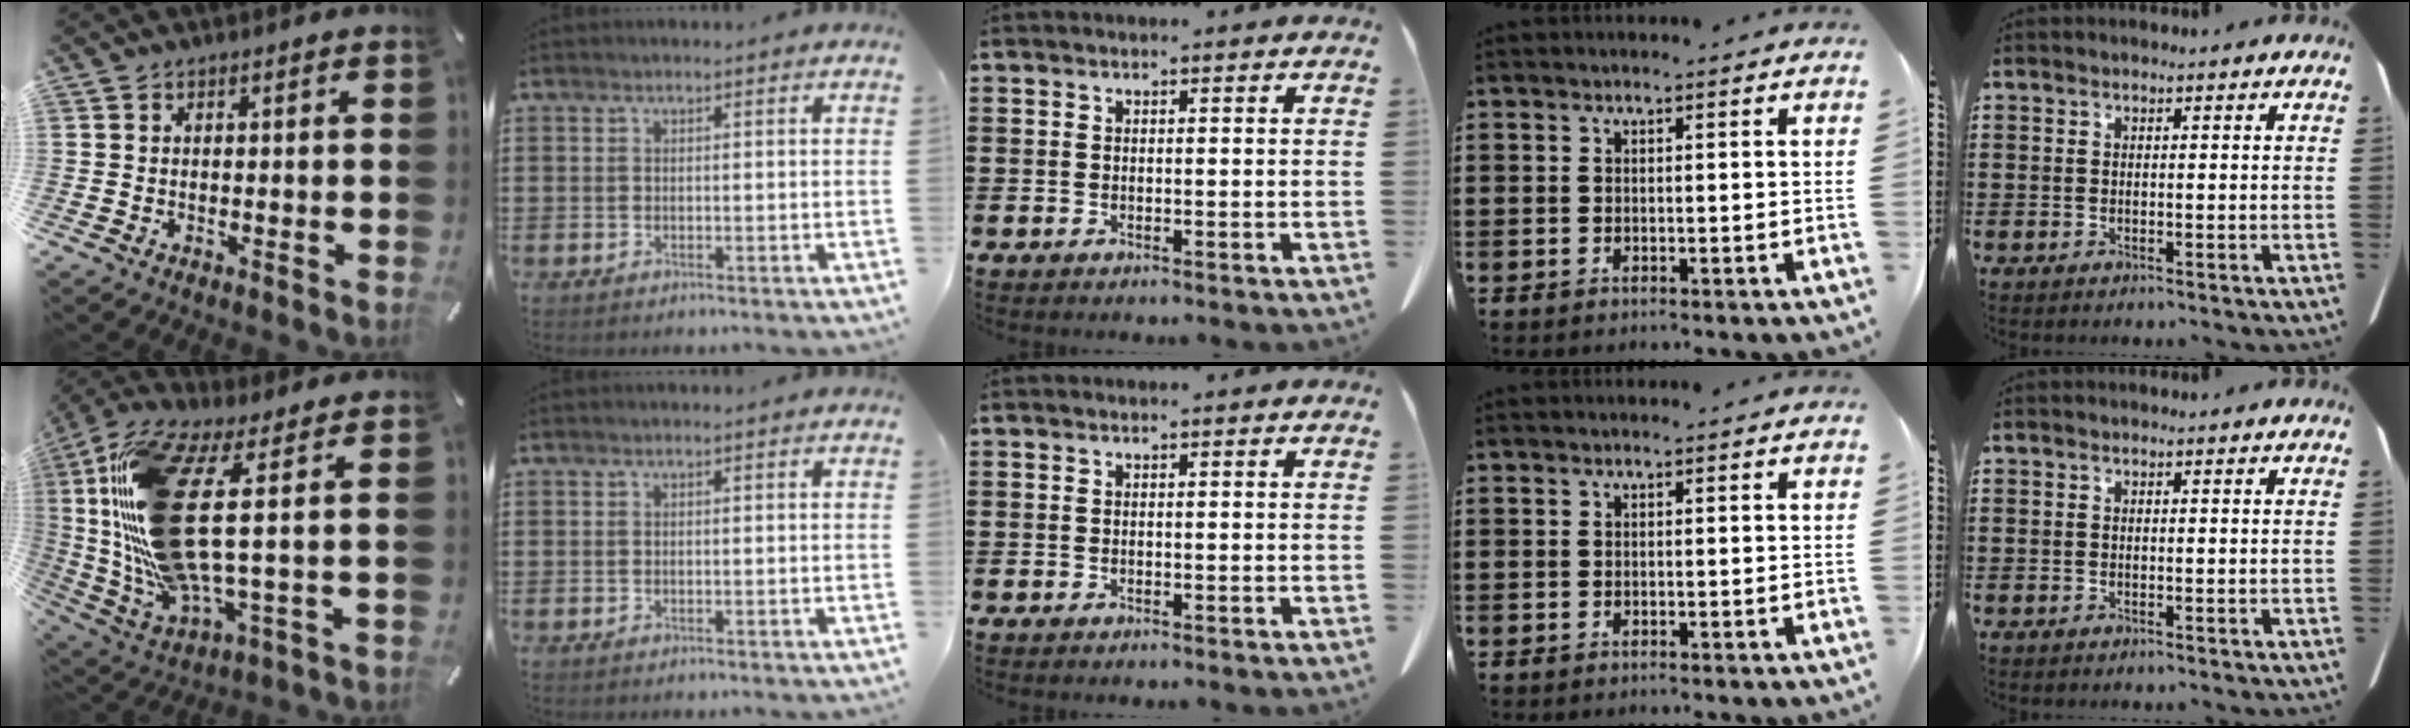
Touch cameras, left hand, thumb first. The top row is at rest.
{"thumb": {"total": 23.0, "force": [4.1, 7.6, 21.3], "torque": [-0.456, -0.026, 0.068]}}